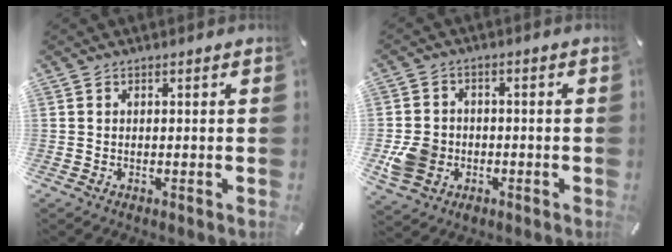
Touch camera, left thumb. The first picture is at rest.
{"total": 8.0, "force": [-2.1, 6.9, 3.5], "torque": [-0.087, 0.011, -0.039]}